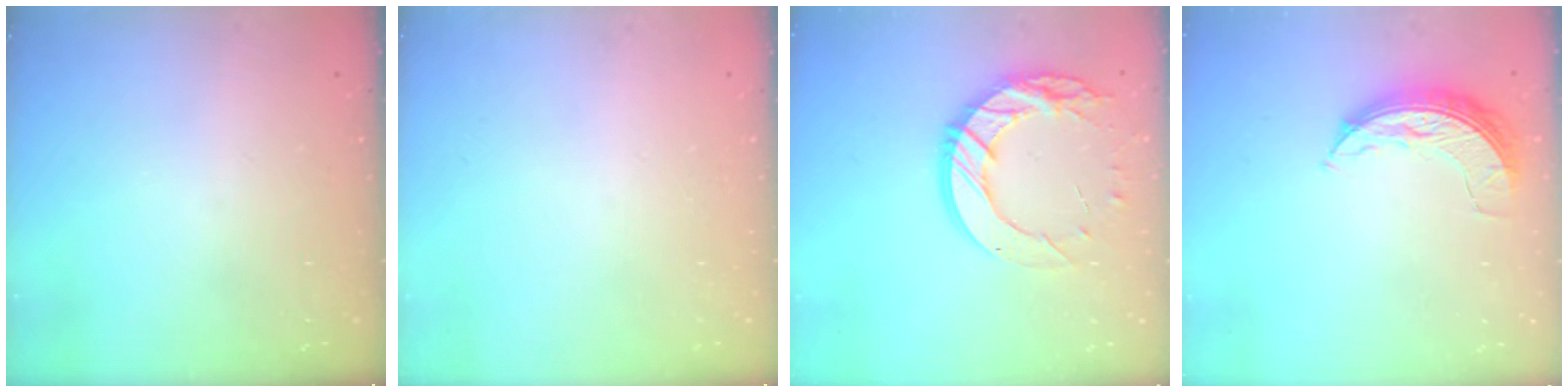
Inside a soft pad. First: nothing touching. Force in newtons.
{"total": 0.0}
{"total": 16.8, "press": 16.8, "slide": 1.2}
{"total": 7.2, "press": 7.2, "slide": 0.4}